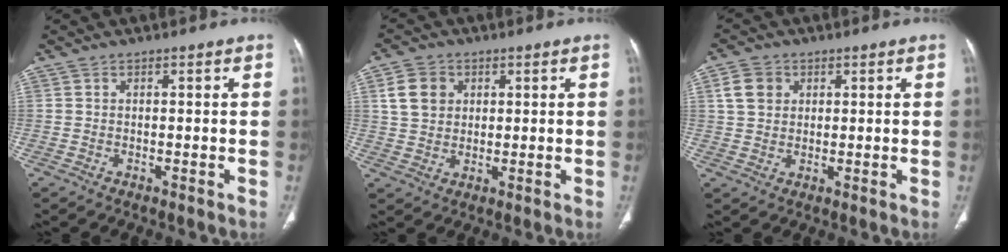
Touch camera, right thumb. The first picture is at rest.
{"total": 6.4, "force": [2.0, 5.2, 3.2], "torque": [-0.038, 0.000, 0.037]}
{"total": 5.1, "force": [1.6, 4.1, 2.4], "torque": [-0.029, 0.002, 0.029]}